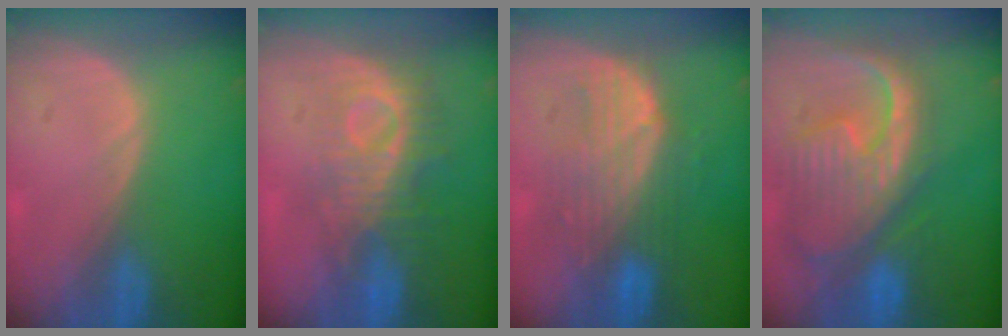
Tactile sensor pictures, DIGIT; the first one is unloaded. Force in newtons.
{"total": 9.1, "press": 8.4, "slide": 3.6}
{"total": 7.8, "press": 7.7, "slide": 1.4}
{"total": 12.6, "press": 10.8, "slide": 6.5}